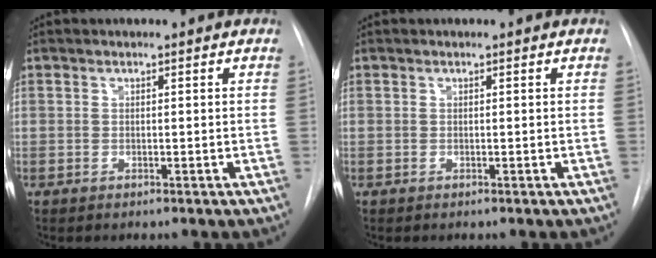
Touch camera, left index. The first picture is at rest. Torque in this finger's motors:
{"motor_torque": [-0.04, 0.04, 0.01, 0.00]}